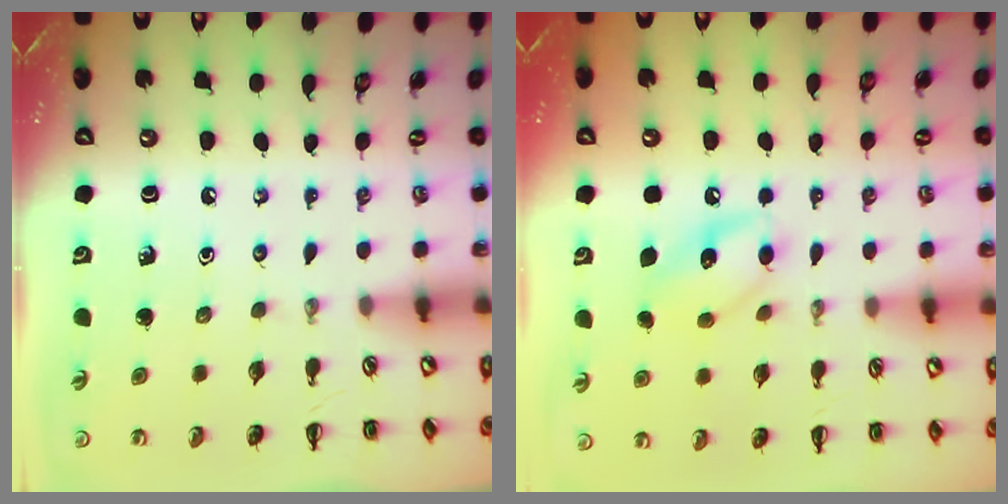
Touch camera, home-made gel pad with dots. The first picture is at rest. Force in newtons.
{"total": 10.8, "press": 10.8, "slide": 0.7}